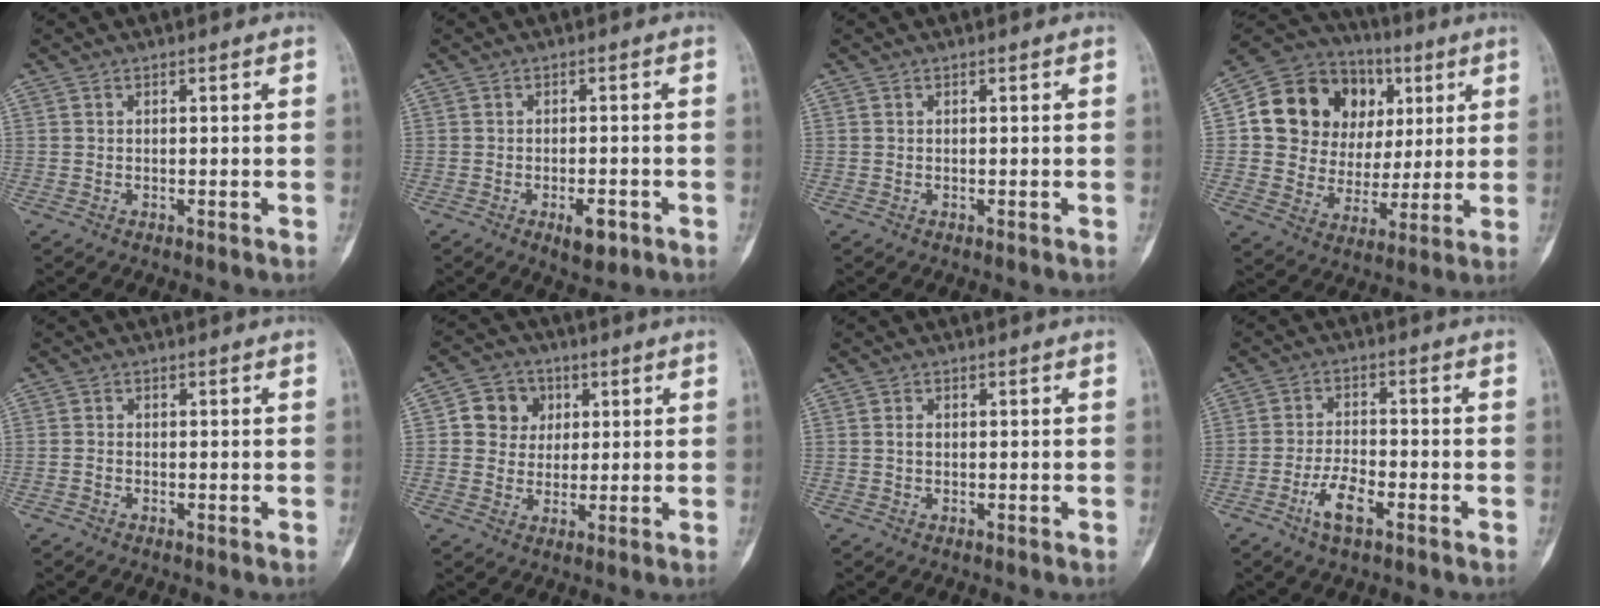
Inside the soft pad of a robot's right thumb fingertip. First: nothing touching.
{"total": 4.2, "force": [-2.0, 1.8, 3.2], "torque": [-0.040, 0.004, -0.023]}
{"total": 0.0}
{"total": 20.1, "force": [5.2, 16.6, 10.0], "torque": [-0.128, 0.027, 0.102]}
{"total": 0.8, "force": [-0.4, 0.6, 0.4], "torque": [-0.006, 0.002, -0.010]}
{"total": 7.5, "force": [1.8, 6.8, 2.5], "torque": [-0.002, 0.002, 0.026]}
{"total": 1.0, "force": [0.1, 0.7, 0.7], "torque": [-0.009, 0.003, 0.000]}
{"total": 6.2, "force": [-3.2, 2.4, 4.7], "torque": [-0.088, 0.015, -0.060]}